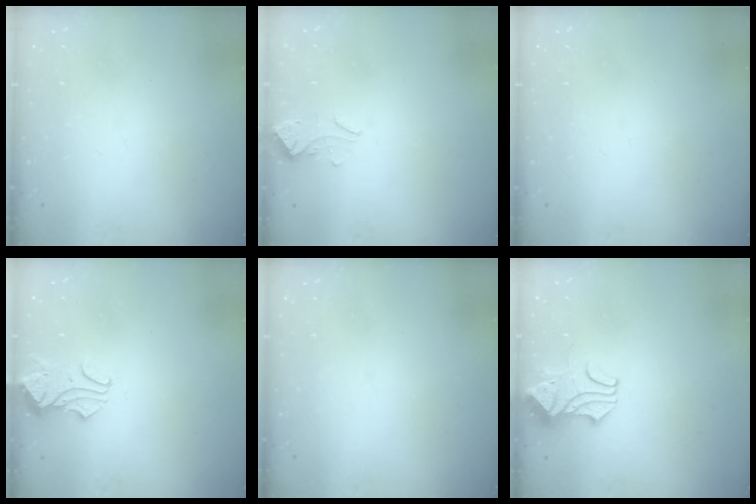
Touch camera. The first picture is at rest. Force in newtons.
{"total": 3.4, "press": 3.3, "slide": 0.3}
{"total": 0.0}
{"total": 0.6, "press": 0.2, "slide": 0.6}
{"total": 0.0}
{"total": 2.1, "press": 1.9, "slide": 0.9}